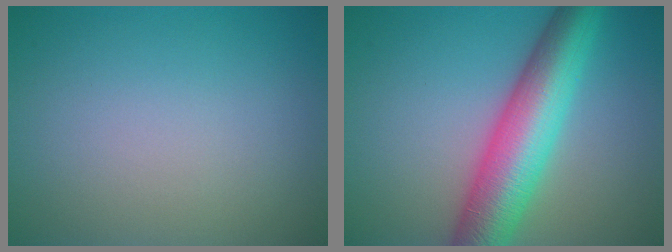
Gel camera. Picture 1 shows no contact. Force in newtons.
{"total": 9.1, "press": 9.0, "slide": 0.4}